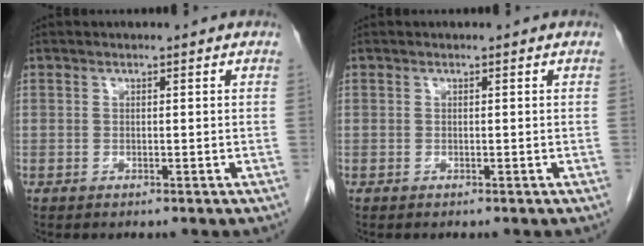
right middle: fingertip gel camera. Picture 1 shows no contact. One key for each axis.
{"total": 0.0}